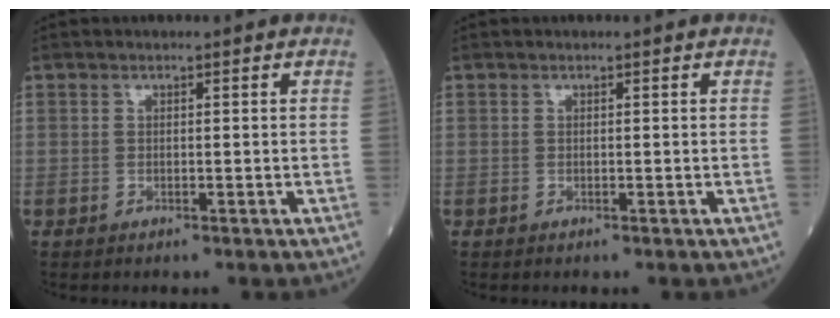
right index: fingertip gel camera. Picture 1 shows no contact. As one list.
[{"total": 0.0}]